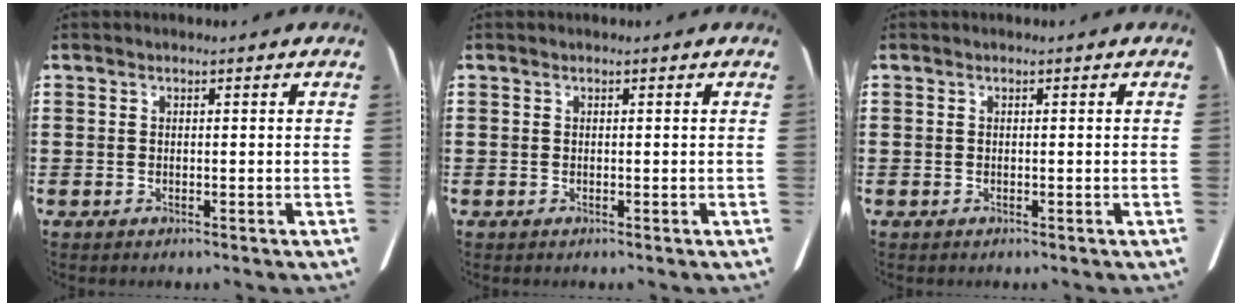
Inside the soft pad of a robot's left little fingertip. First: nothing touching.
{"total": 0.0}
{"total": 0.0}